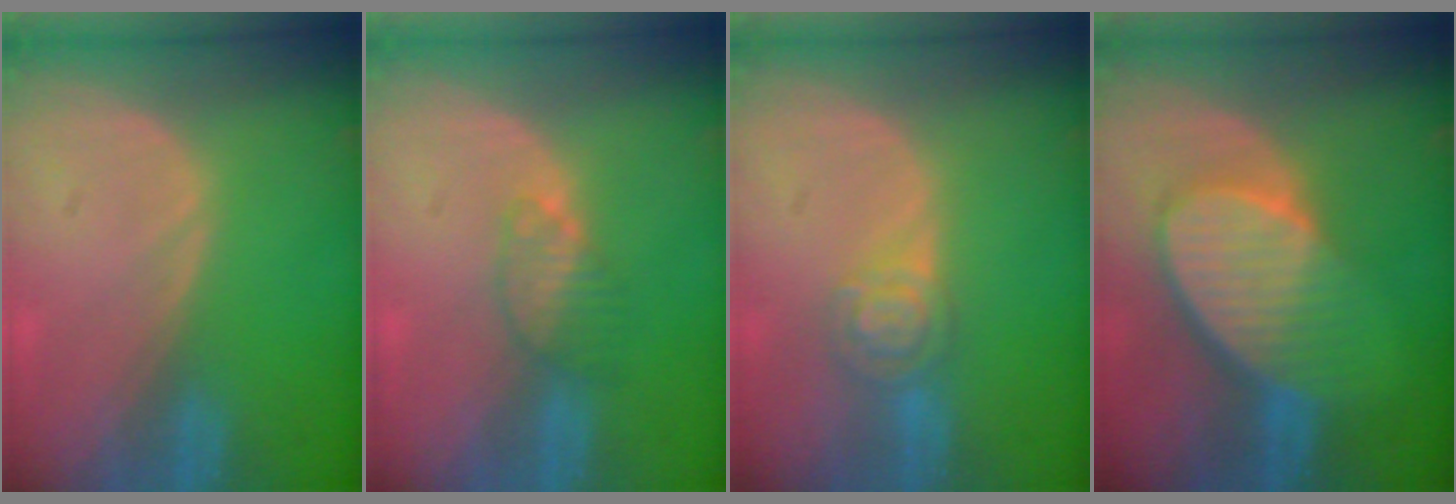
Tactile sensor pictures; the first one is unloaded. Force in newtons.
{"total": 3.4, "press": 3.2, "slide": 0.9}
{"total": 5.1, "press": 4.5, "slide": 2.5}
{"total": 9.1, "press": 8.1, "slide": 4.0}